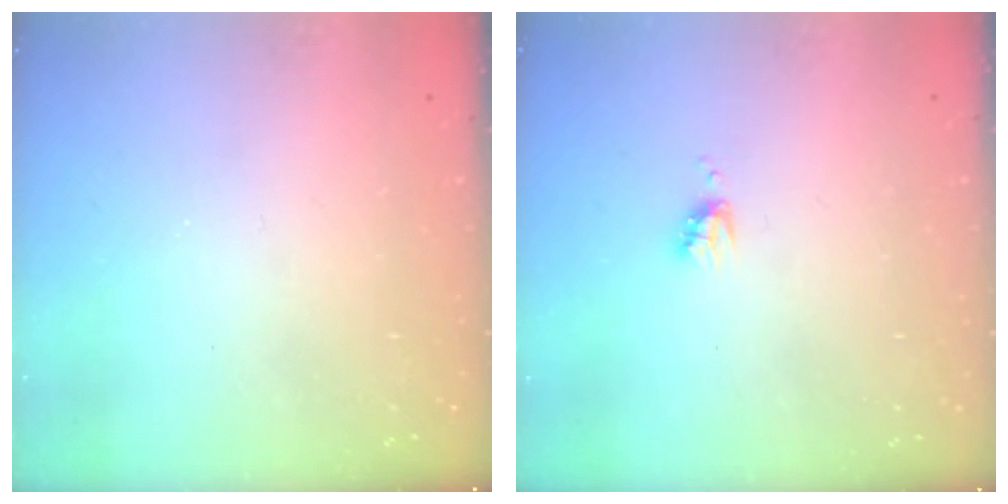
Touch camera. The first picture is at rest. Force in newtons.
{"total": 3.7, "press": 3.7, "slide": 0.4}